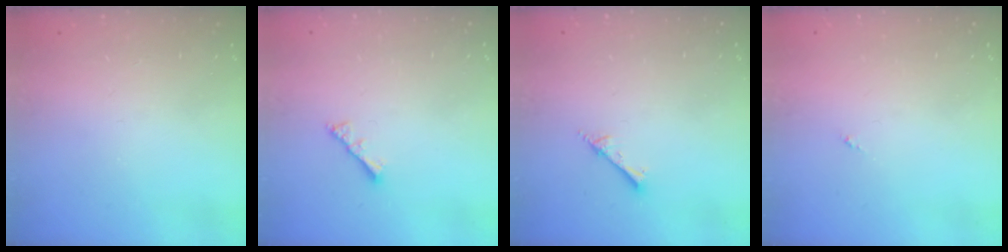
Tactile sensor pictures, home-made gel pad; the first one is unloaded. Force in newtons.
{"total": 2.8, "press": 2.8, "slide": 0.6}
{"total": 2.2, "press": 2.2, "slide": 0.3}
{"total": 0.0}